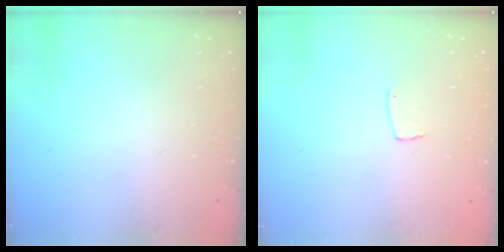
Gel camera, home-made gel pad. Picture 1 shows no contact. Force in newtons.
{"total": 4.3, "press": 4.3, "slide": 0.2}